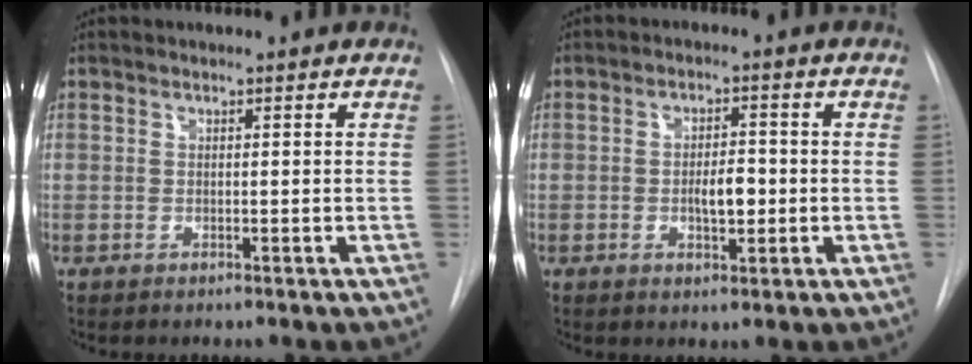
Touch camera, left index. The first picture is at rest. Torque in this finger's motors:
{"motor_torque": [0.62, -0.07, 0.11, 0.07]}